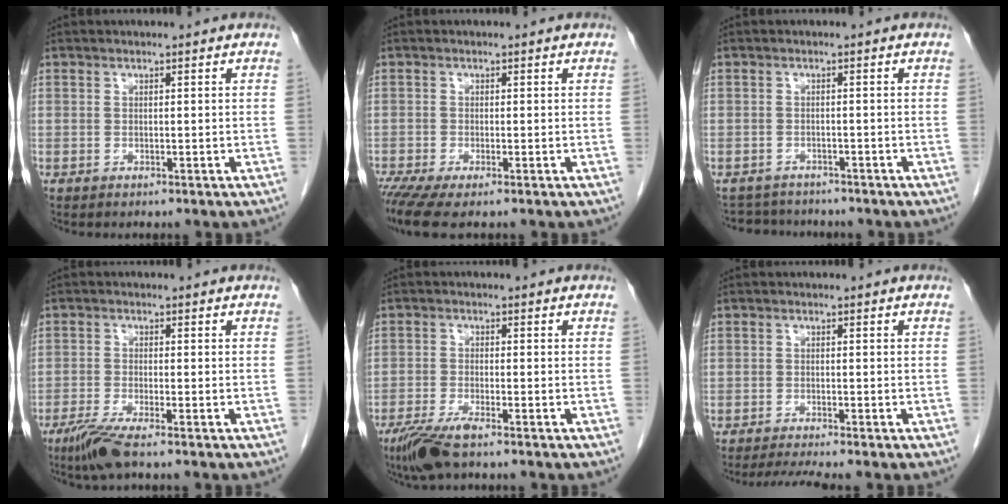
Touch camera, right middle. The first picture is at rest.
{"total": 4.2, "force": [-2.9, 0.6, 3.0], "torque": [-0.058, -0.012, -0.055]}
{"total": 4.8, "force": [-4.6, 1.4, 0.1], "torque": [-0.001, 0.002, -0.067]}
{"total": 4.6, "force": [-3.3, 0.0, 3.2], "torque": [-0.071, -0.016, -0.066]}
{"total": 5.5, "force": [-3.9, 0.6, 3.8], "torque": [-0.081, -0.016, -0.072]}
{"total": 3.5, "force": [-3.0, -0.8, 1.6], "torque": [-0.029, -0.013, -0.054]}